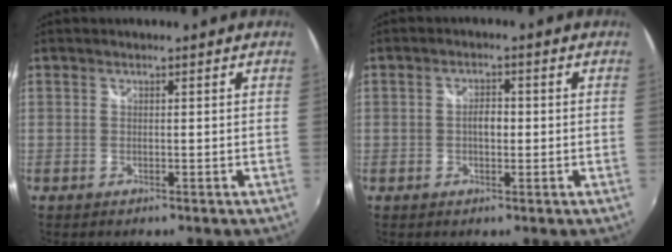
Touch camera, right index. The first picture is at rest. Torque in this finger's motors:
{"motor_torque": [0.35, -0.07, 0.22, 0.06]}